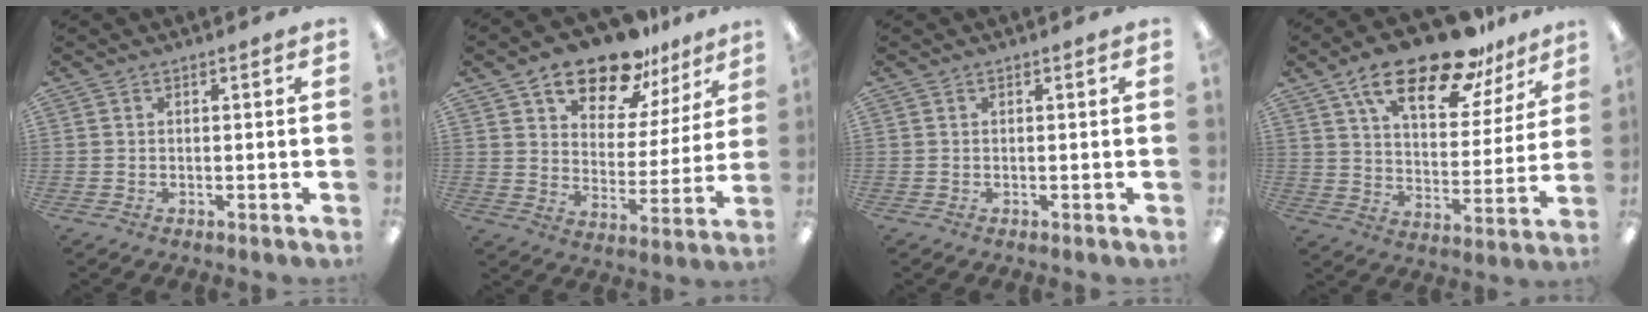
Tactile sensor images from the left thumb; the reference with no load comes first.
{"total": 16.0, "force": [12.7, 7.1, 6.6], "torque": [-0.110, -0.082, 0.225]}
{"total": 0.0}
{"total": 21.0, "force": [14.9, 8.0, 12.4], "torque": [-0.201, -0.084, 0.250]}